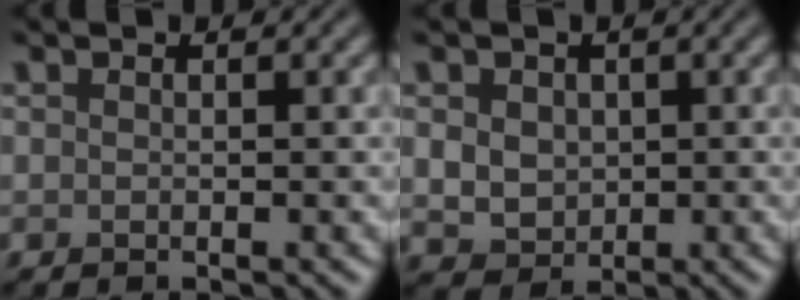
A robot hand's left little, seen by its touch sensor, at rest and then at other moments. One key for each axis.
{"total": 3.3, "fx": 0.5, "fy": 2.8, "fz": 1.7, "tx": -0.041, "ty": 0.003, "tz": 0.008}